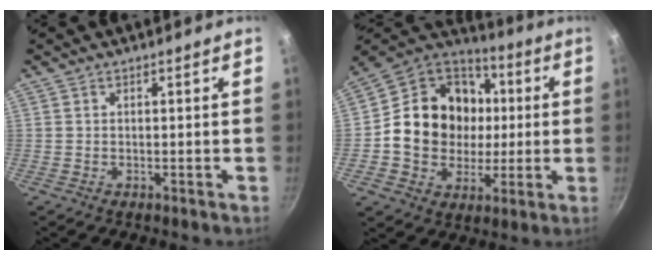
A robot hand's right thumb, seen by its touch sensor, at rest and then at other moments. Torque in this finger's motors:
{"motor_torque": [1.61, 1.82, 1.10, -0.82, 0.14]}